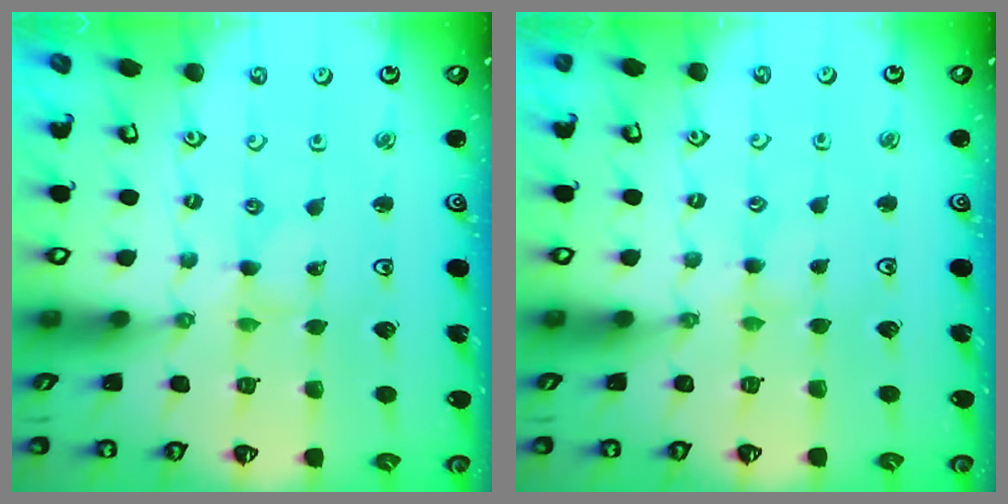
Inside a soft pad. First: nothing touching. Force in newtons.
{"total": 1.7, "press": 1.6, "slide": 0.3}